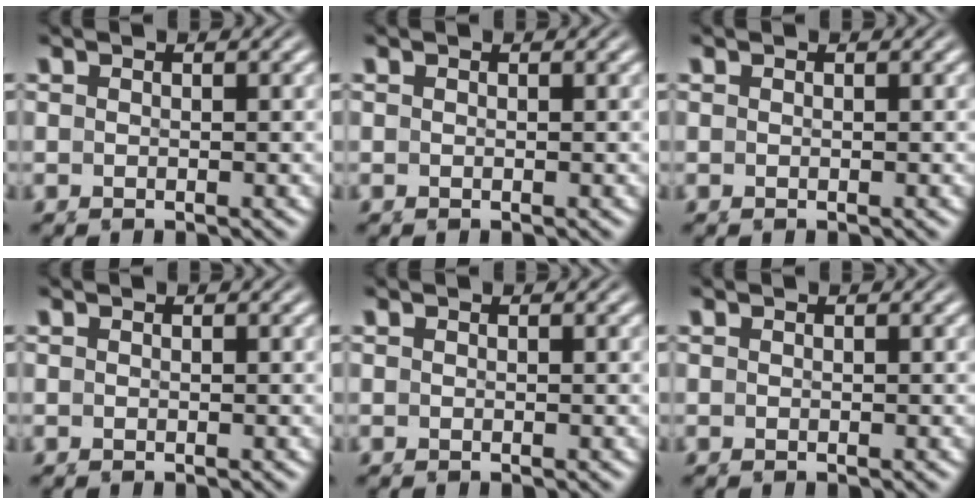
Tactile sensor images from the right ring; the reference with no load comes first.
{"total": 0.0}
{"total": 0.0}
{"total": 0.0}
{"total": 0.0}
{"total": 0.0}